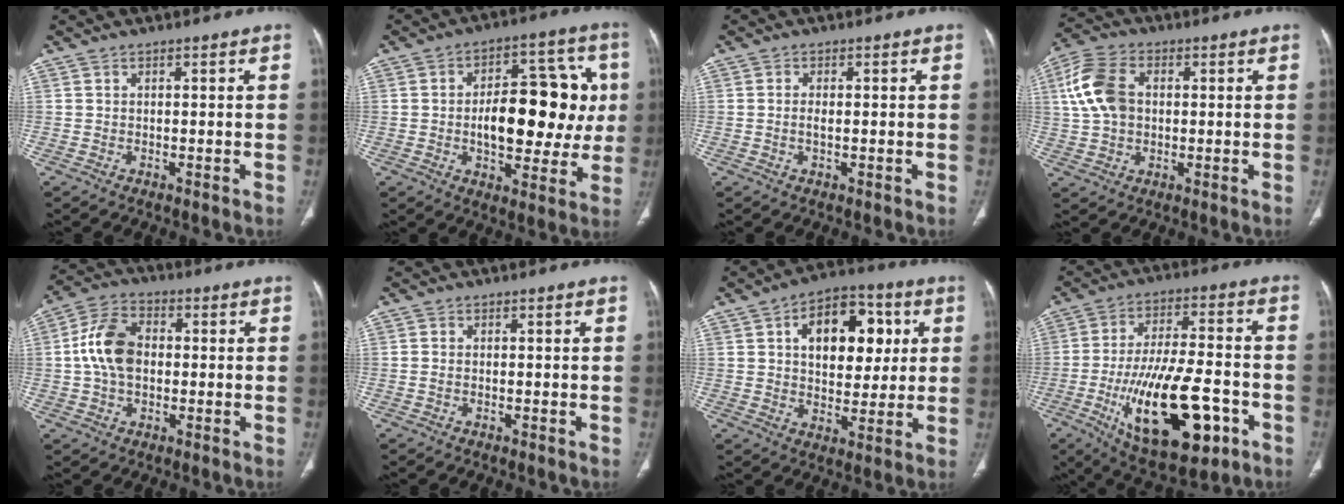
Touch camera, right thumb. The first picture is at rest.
{"total": 19.9, "force": [0.2, 10.5, 16.9], "torque": [-0.196, 0.025, 0.007]}
{"total": 1.6, "force": [-0.2, 0.7, 1.4], "torque": [-0.033, 0.000, -0.004]}
{"total": 10.5, "force": [1.5, 7.2, 7.4], "torque": [-0.150, 0.015, 0.027]}
{"total": 10.4, "force": [0.3, 7.1, 7.7], "torque": [-0.140, 0.022, -0.001]}
{"total": 0.8, "force": [-0.1, 0.5, 0.5], "torque": [-0.009, 0.003, -0.002]}
{"total": 15.6, "force": [4.1, 9.8, 11.5], "torque": [-0.123, 0.006, 0.062]}
{"total": 22.7, "force": [-7.8, 9.5, 19.1], "torque": [-0.325, 0.019, -0.111]}